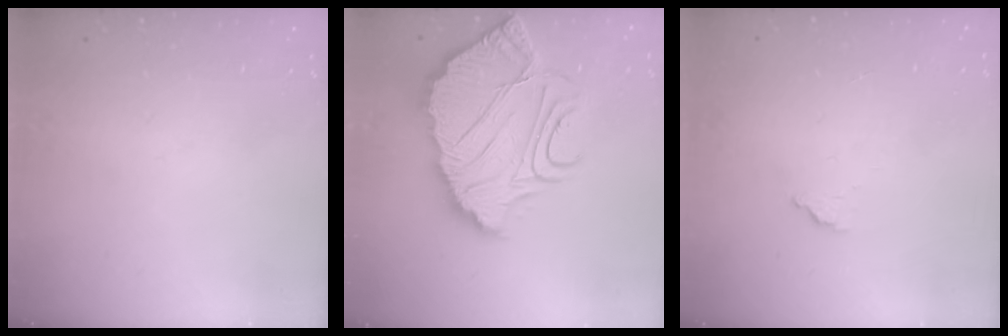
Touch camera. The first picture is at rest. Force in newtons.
{"total": 18.5, "press": 18.4, "slide": 1.6}
{"total": 2.6, "press": 2.6, "slide": 0.3}